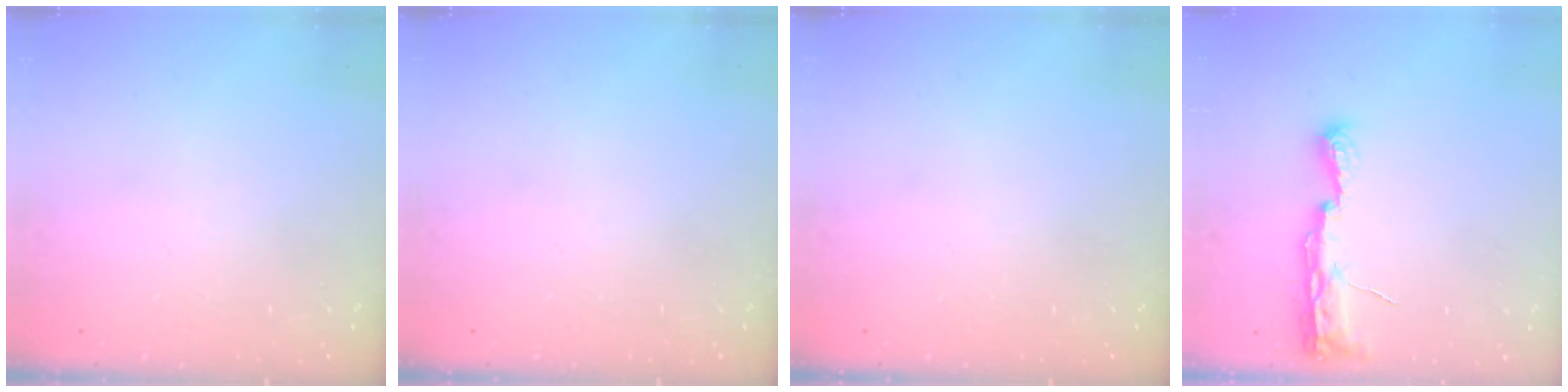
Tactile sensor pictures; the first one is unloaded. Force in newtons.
{"total": 0.0}
{"total": 0.0}
{"total": 8.2, "press": 8.2, "slide": 1.0}